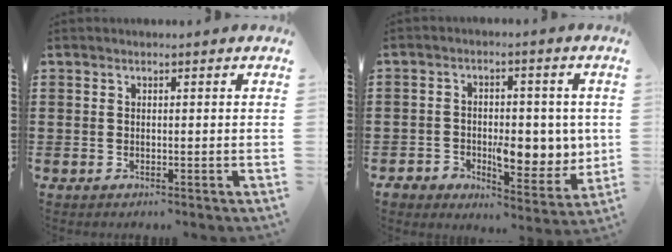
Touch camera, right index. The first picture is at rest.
{"total": 8.2, "force": [-0.9, 5.3, 6.1], "torque": [-0.095, 0.009, -0.012]}